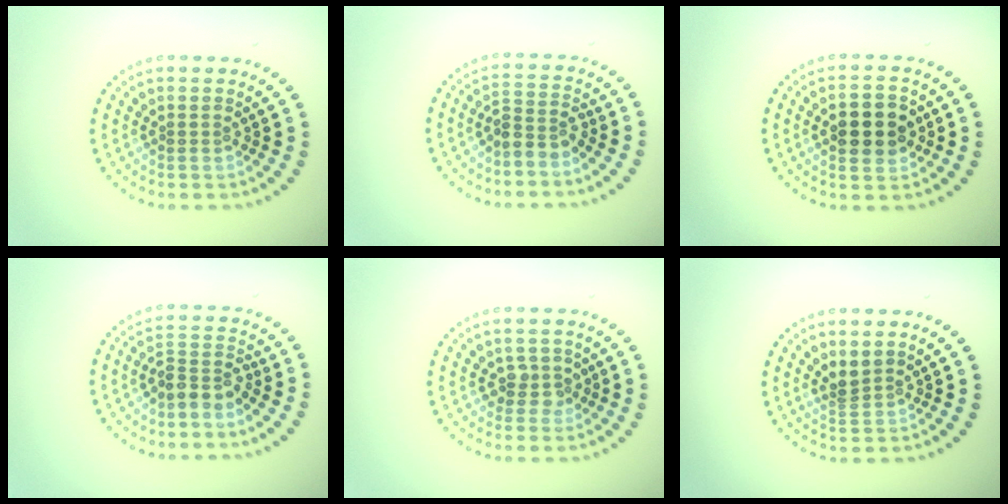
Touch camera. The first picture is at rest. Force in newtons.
{"total": 2.4, "press": 1.8, "slide": 1.6}
{"total": 4.3, "press": 4.3, "slide": 0.2}
{"total": 2.6, "press": 2.0, "slide": 1.7}
{"total": 1.8, "press": 1.3, "slide": 1.2}
{"total": 1.6, "press": 1.2, "slide": 1.2}